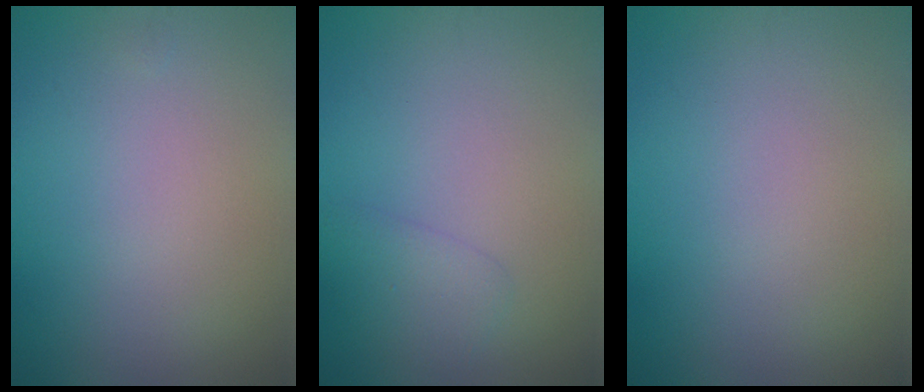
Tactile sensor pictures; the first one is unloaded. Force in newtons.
{"total": 1.8, "press": 1.8, "slide": 0.0}
{"total": 0.0}